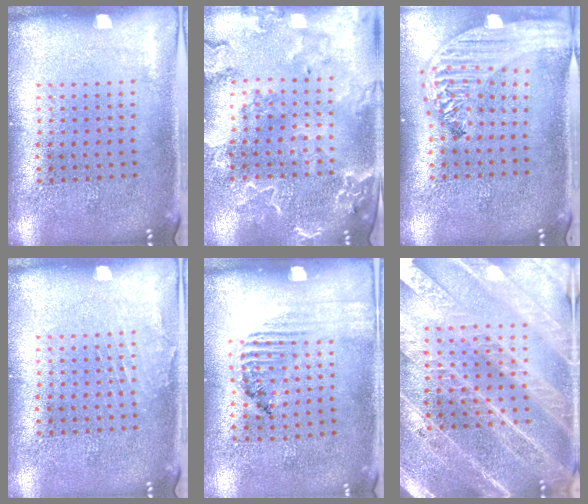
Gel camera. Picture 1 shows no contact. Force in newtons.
{"total": 2.6, "press": 2.5, "slide": 0.9}
{"total": 2.8, "press": 2.3, "slide": 1.7}
{"total": 0.7, "press": 0.7, "slide": 0.1}
{"total": 1.5, "press": 1.1, "slide": 1.1}
{"total": 4.3, "press": 3.8, "slide": 1.9}